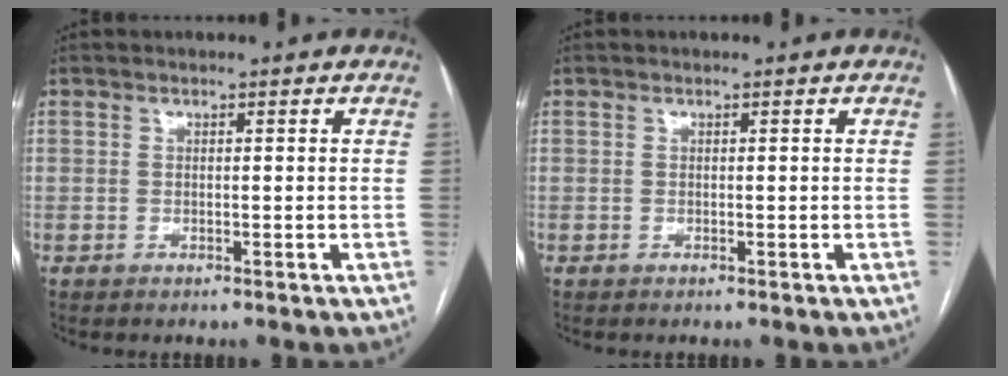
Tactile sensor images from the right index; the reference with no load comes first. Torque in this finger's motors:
{"motor_torque": [0.00, 0.00, 0.00, 0.00]}